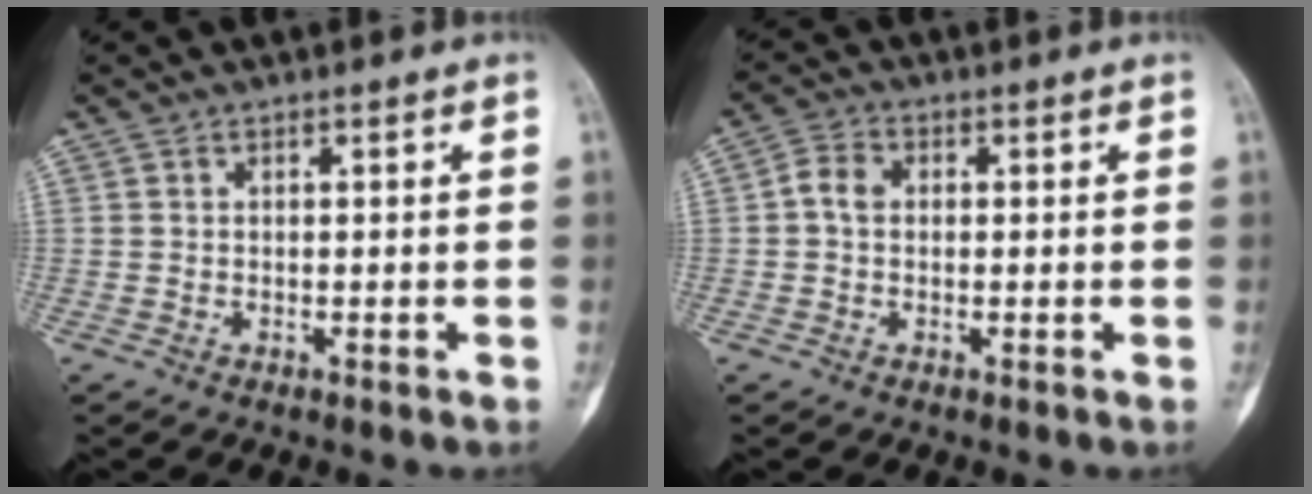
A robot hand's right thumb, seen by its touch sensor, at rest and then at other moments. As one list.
[{"total": 3.5, "force": [0.1, 2.7, 2.3], "torque": [-0.041, 0.012, -0.005]}]